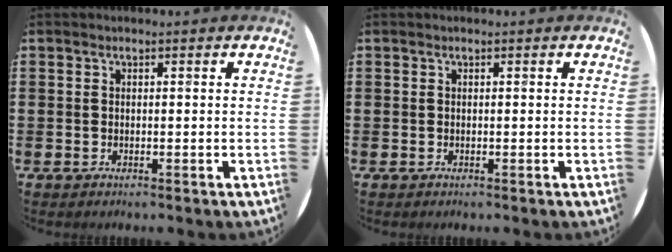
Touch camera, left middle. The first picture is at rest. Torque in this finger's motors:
{"motor_torque": [0.89, -0.97, 0.04, 0.02]}